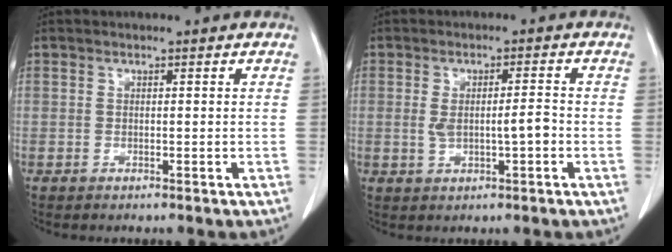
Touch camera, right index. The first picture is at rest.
{"total": 4.4, "force": [-0.5, 1.1, 4.3], "torque": [-0.079, 0.008, -0.001]}